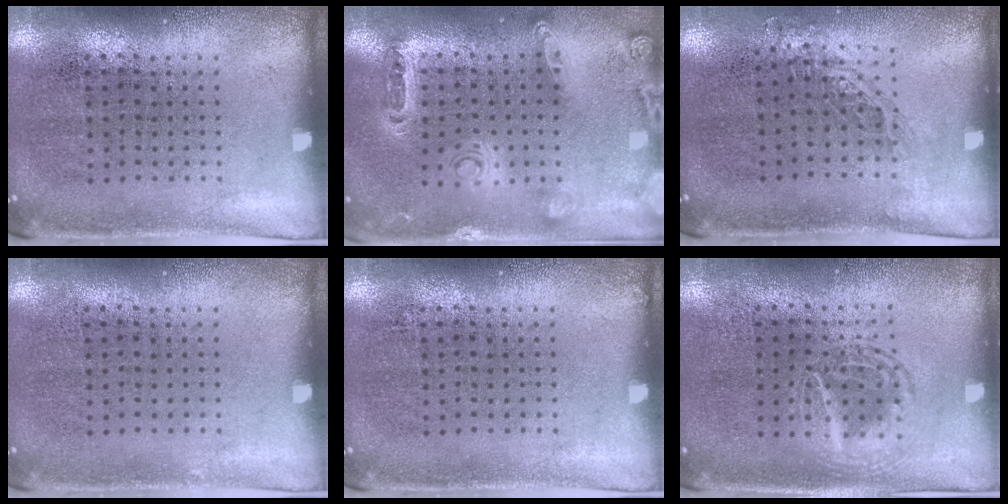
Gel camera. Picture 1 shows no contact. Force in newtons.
{"total": 1.0, "press": 1.0, "slide": 0.3}
{"total": 0.7, "press": 0.7, "slide": 0.1}
{"total": 0.0}
{"total": 0.0}
{"total": 1.4, "press": 1.4, "slide": 0.1}